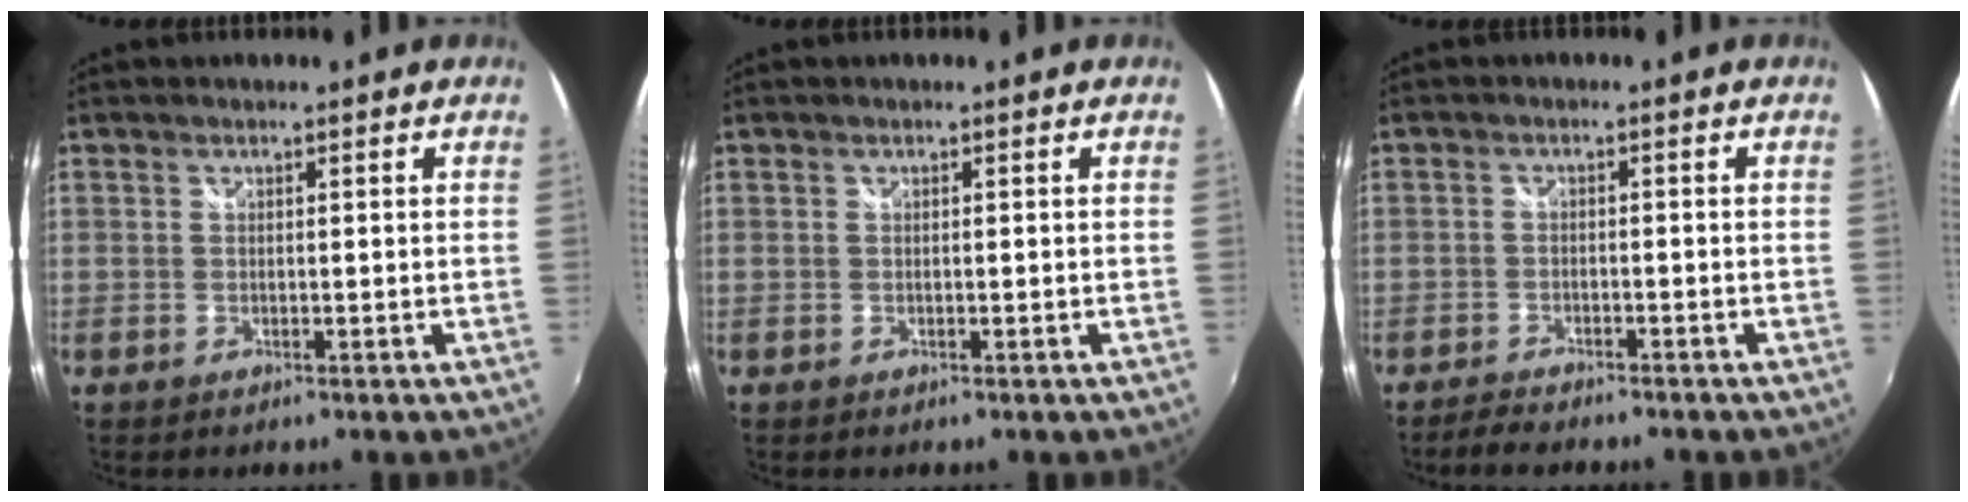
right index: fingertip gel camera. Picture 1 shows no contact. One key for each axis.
{"total": 0.0}
{"total": 4.0, "fx": -3.6, "fy": 1.0, "fz": 1.2, "tx": -0.043, "ty": -0.005, "tz": -0.064}